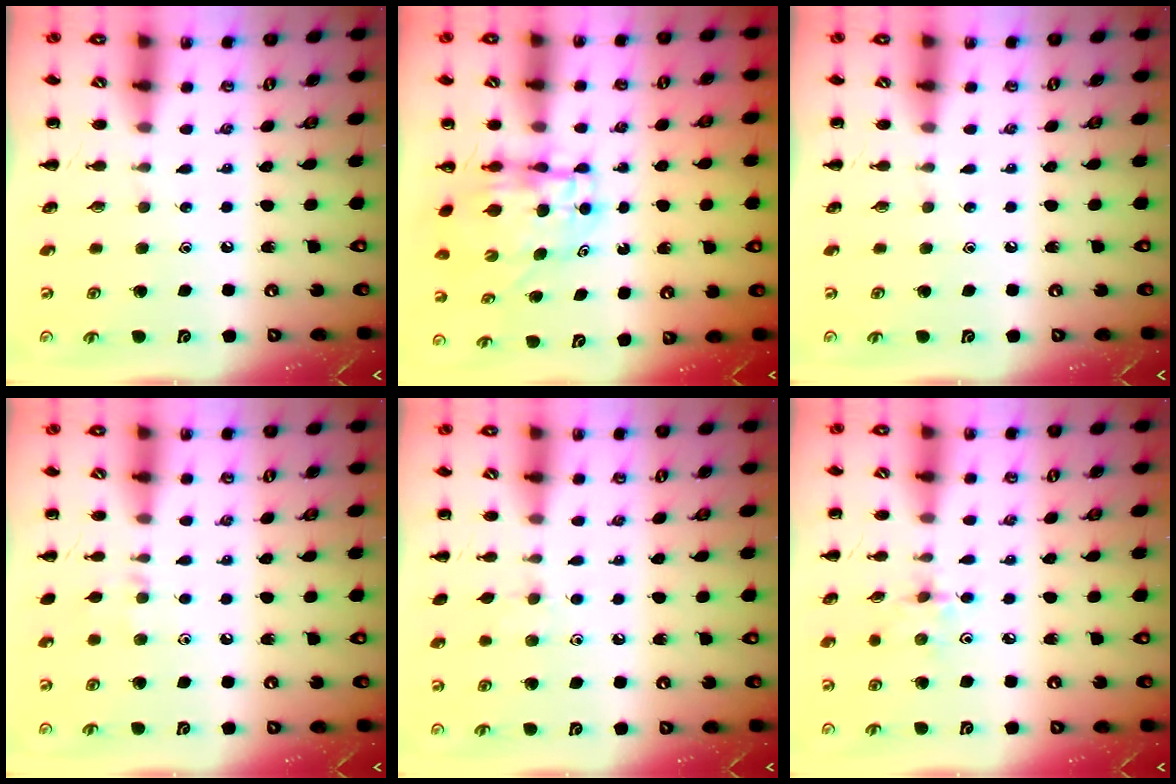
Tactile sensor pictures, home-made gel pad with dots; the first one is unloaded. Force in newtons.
{"total": 6.2, "press": 6.1, "slide": 1.1}
{"total": 0.0}
{"total": 2.9, "press": 2.7, "slide": 1.1}
{"total": 4.2, "press": 4.0, "slide": 1.3}
{"total": 2.9, "press": 2.7, "slide": 0.9}